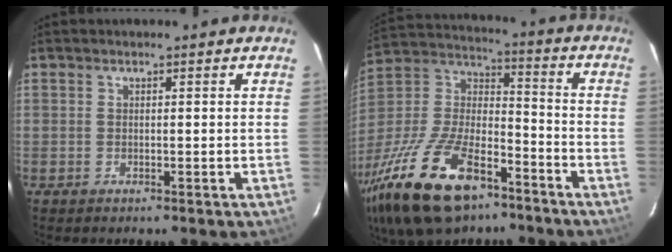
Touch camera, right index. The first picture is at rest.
{"total": 28.7, "force": [-17.5, 12.9, 18.7], "torque": [-0.397, -0.027, -0.298]}